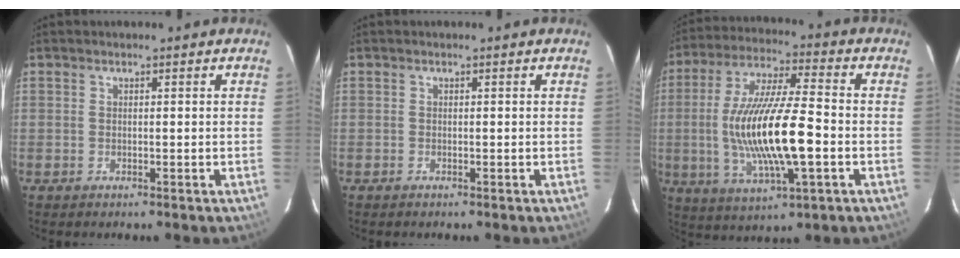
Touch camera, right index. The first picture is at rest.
{"total": 0.0}
{"total": 18.5, "force": [-2.8, 4.1, 17.8], "torque": [-0.348, -0.008, -0.047]}